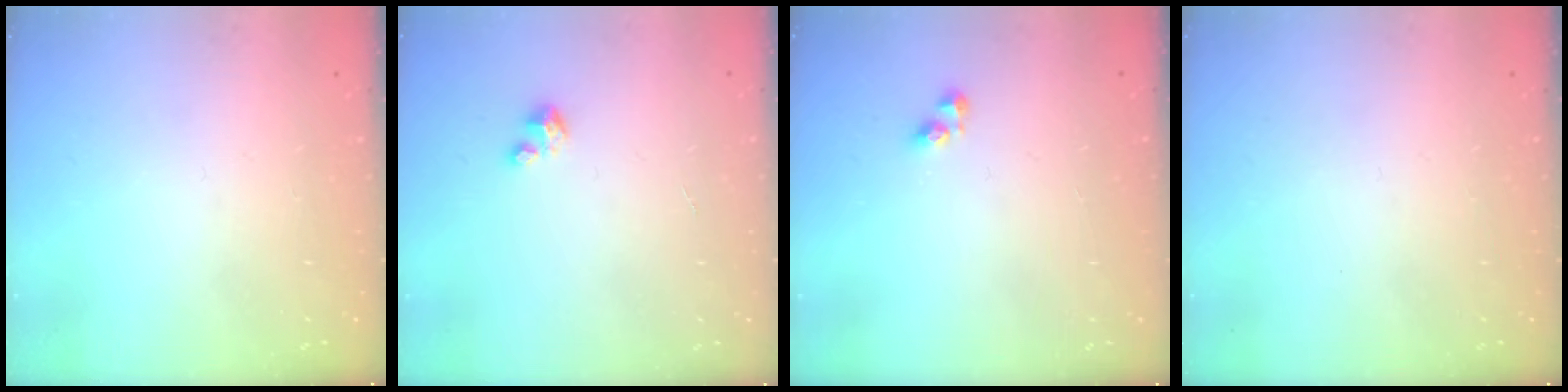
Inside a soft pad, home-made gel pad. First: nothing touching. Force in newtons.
{"total": 1.7, "press": 1.6, "slide": 0.1}
{"total": 3.0, "press": 3.0, "slide": 0.4}
{"total": 0.0}